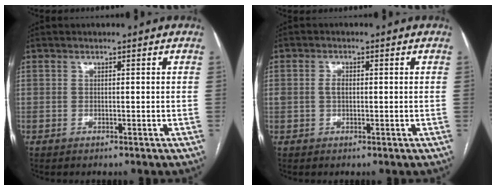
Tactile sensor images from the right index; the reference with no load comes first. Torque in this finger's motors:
{"motor_torque": [0.52, 0.06, 0.13, 0.05]}